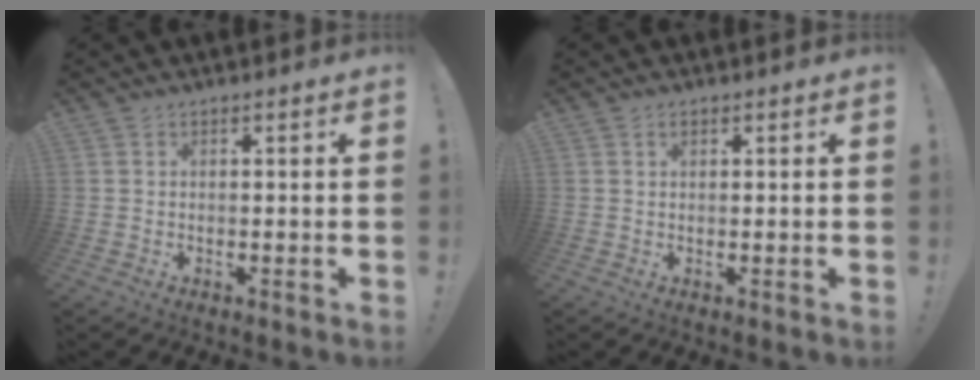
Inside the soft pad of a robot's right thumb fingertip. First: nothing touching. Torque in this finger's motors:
{"motor_torque": [-0.03, 0.19, -0.05, 0.00, 0.00]}